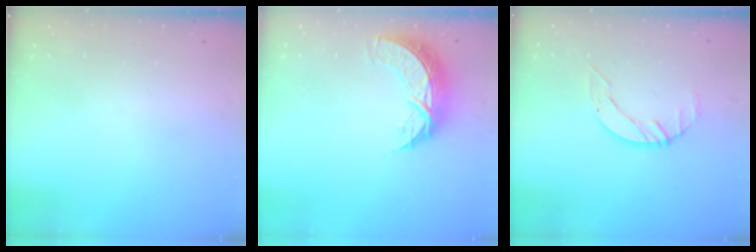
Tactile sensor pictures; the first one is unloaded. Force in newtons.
{"total": 9.2, "press": 9.2, "slide": 0.6}
{"total": 3.3, "press": 3.3, "slide": 0.4}